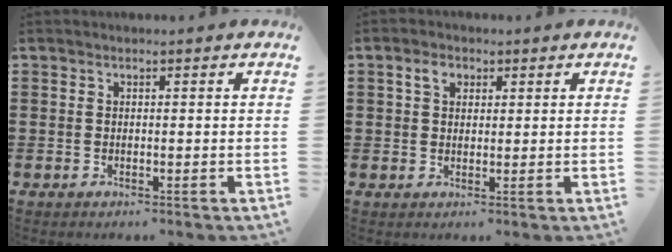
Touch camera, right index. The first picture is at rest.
{"total": 2.6, "force": [1.1, 1.8, 1.5], "torque": [-0.037, 0.009, 0.019]}